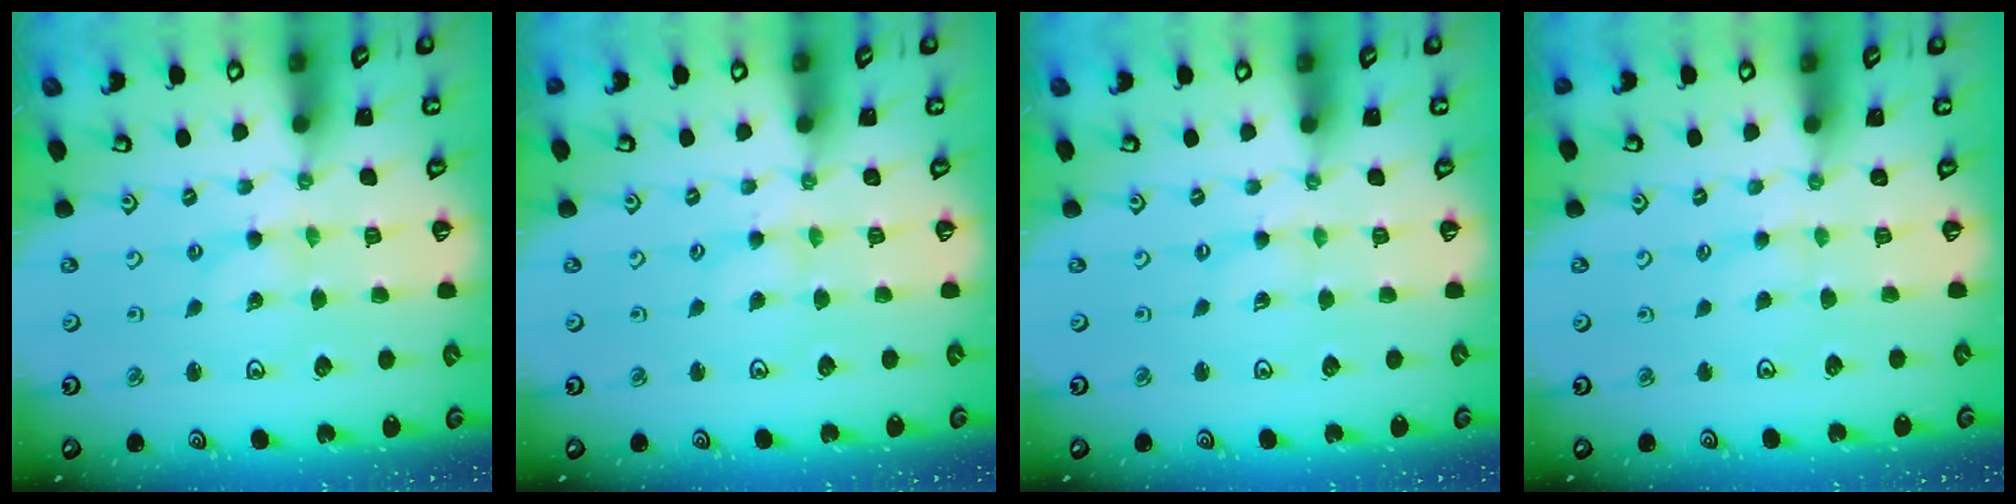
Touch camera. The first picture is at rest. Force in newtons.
{"total": 2.5, "press": 2.5, "slide": 0.4}
{"total": 0.0}
{"total": 0.8, "press": 0.8, "slide": 0.3}